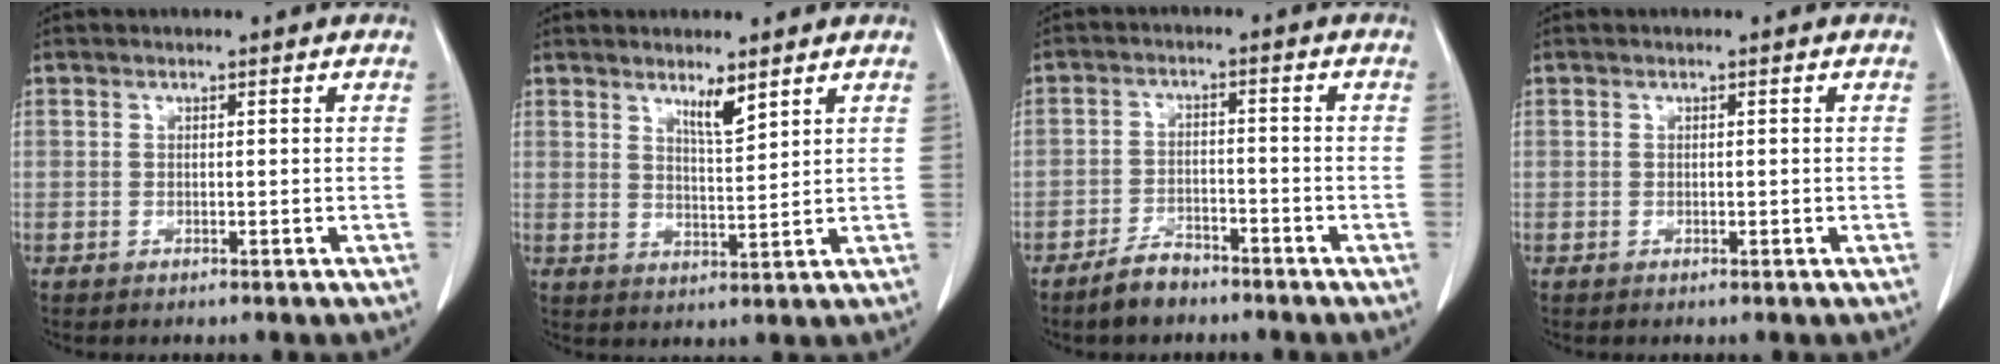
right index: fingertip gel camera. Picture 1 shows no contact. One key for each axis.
{"total": 3.9, "fx": 2.8, "fy": 0.5, "fz": 2.6, "tx": -0.046, "ty": -0.009, "tz": 0.054}
{"total": 4.6, "fx": -3.9, "fy": 1.8, "fz": 1.7, "tx": -0.035, "ty": 0.001, "tz": -0.066}
{"total": 0.0}